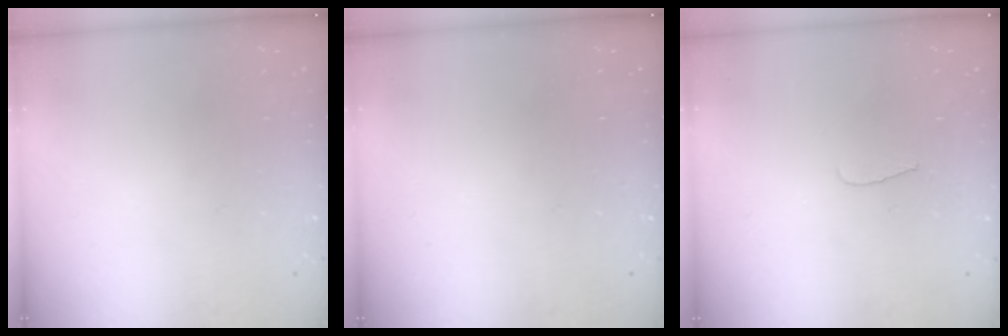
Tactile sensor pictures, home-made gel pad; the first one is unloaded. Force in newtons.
{"total": 0.0}
{"total": 4.3, "press": 4.2, "slide": 0.4}